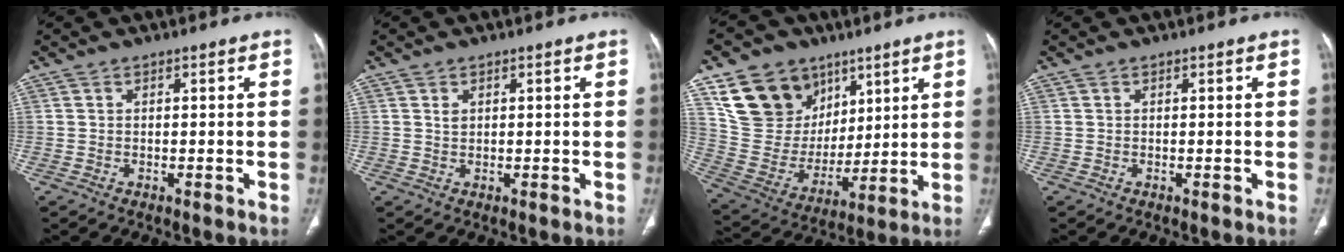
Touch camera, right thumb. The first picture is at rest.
{"total": 1.2, "force": [0.6, 0.8, 0.7], "torque": [-0.008, -0.002, 0.013]}
{"total": 18.6, "force": [9.8, 14.1, 7.1], "torque": [-0.098, -0.025, 0.196]}
{"total": 0.0}